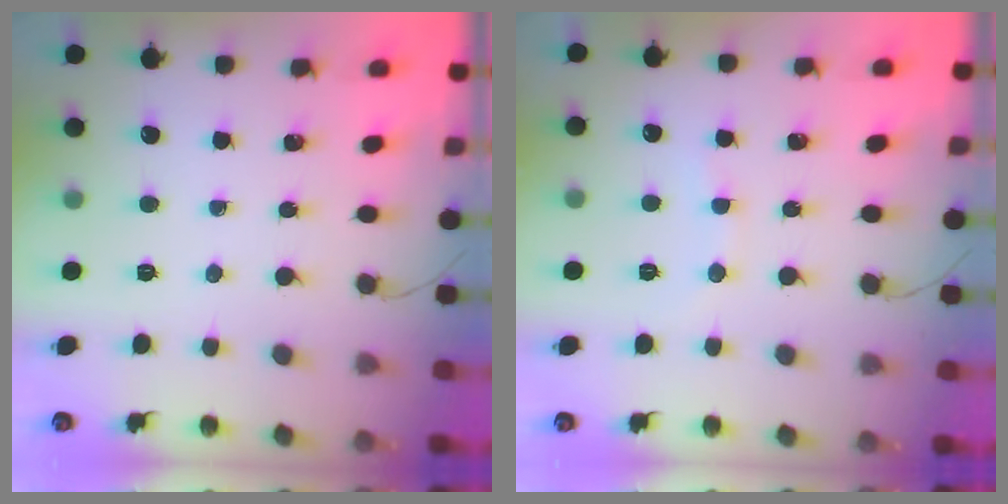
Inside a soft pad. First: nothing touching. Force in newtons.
{"total": 3.7, "press": 3.6, "slide": 0.9}